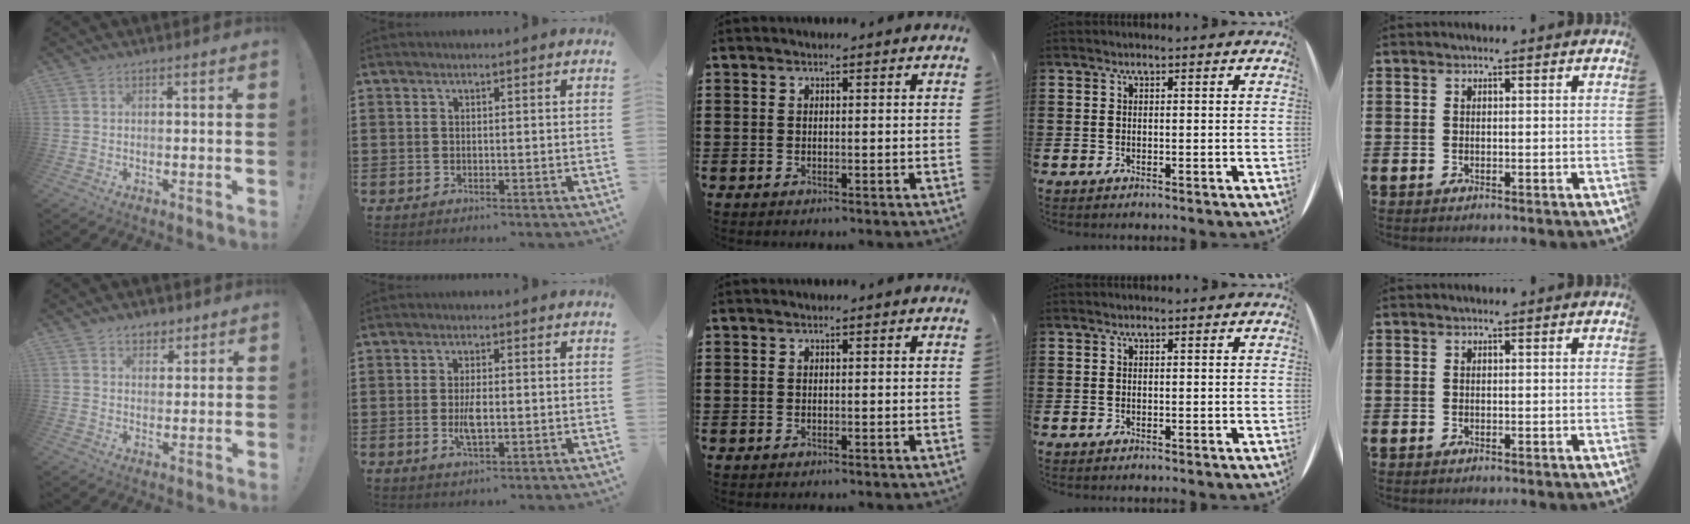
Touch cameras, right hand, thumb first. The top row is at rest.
{"thumb": {"total": 4.7, "force": [3.3, 3.2, 0.8], "torque": [-0.002, -0.020, 0.059]}, "index": {"total": 3.9, "force": [-0.6, 1.4, 3.6], "torque": [-0.072, -0.001, -0.013]}}